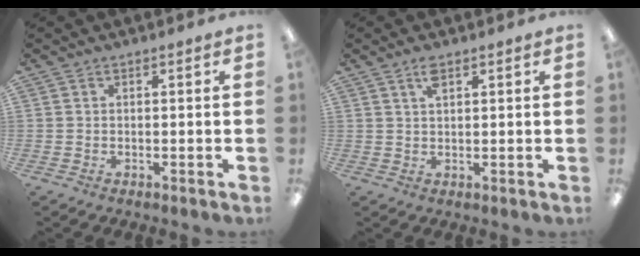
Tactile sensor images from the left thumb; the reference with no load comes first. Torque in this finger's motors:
{"motor_torque": [-0.07, 0.02, -0.26, 0.08, 0.03]}